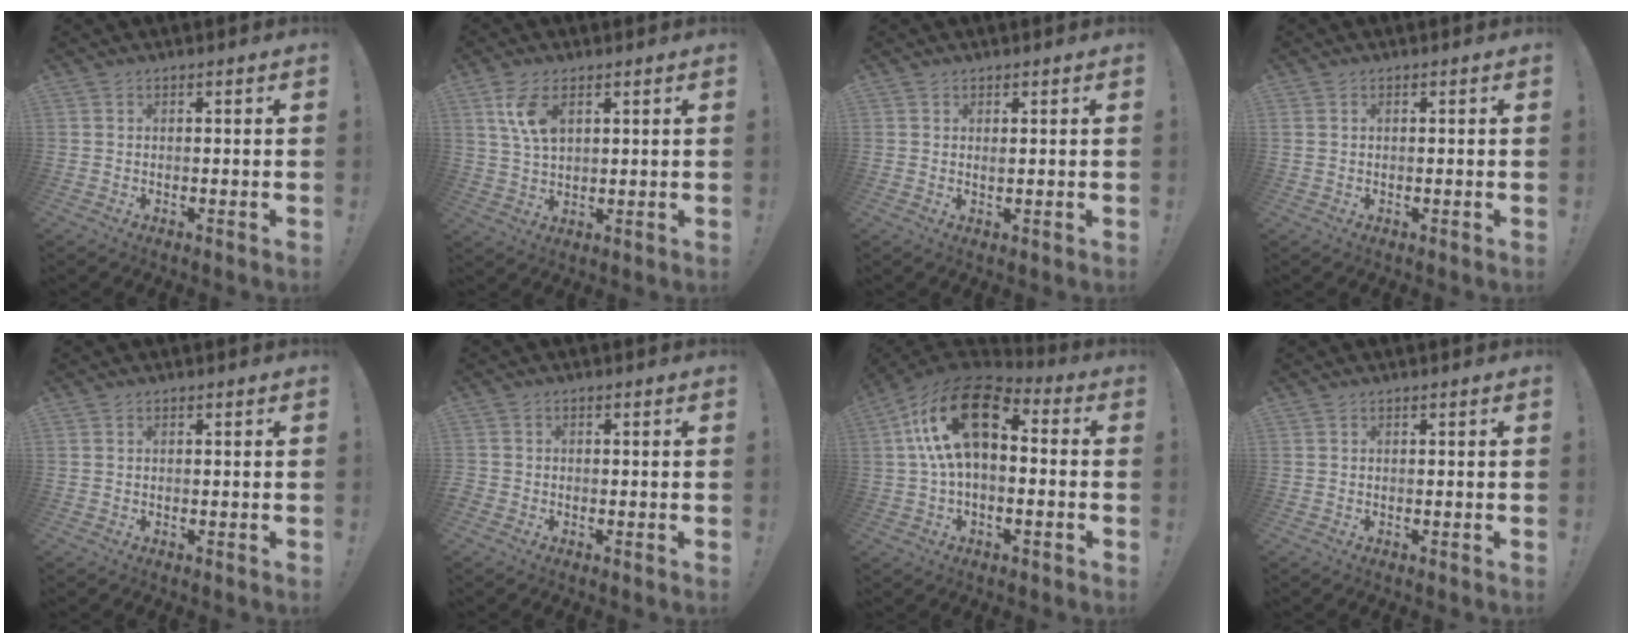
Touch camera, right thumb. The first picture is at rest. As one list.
[{"total": 8.2, "force": [3.6, 4.1, 6.0], "torque": [-0.103, -0.013, 0.063]}, {"total": 0.9, "force": [0.6, 0.3, 0.5], "torque": [0.002, -0.005, 0.009]}, {"total": 0.7, "force": [0.3, 0.4, 0.4], "torque": [-0.013, 0.003, 0.006]}, {"total": 0.0}, {"total": 1.4, "force": [-0.9, 1.0, 0.4], "torque": [-0.004, 0.004, -0.017]}, {"total": 19.9, "force": [4.1, 11.2, 15.9], "torque": [-0.281, 0.000, 0.075]}, {"total": 0.0}]